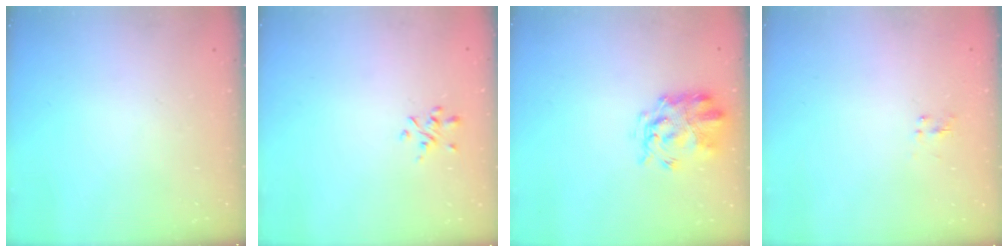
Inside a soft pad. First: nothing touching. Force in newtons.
{"total": 1.8, "press": 1.6, "slide": 0.7}
{"total": 3.6, "press": 3.4, "slide": 1.1}
{"total": 1.3, "press": 1.2, "slide": 0.6}